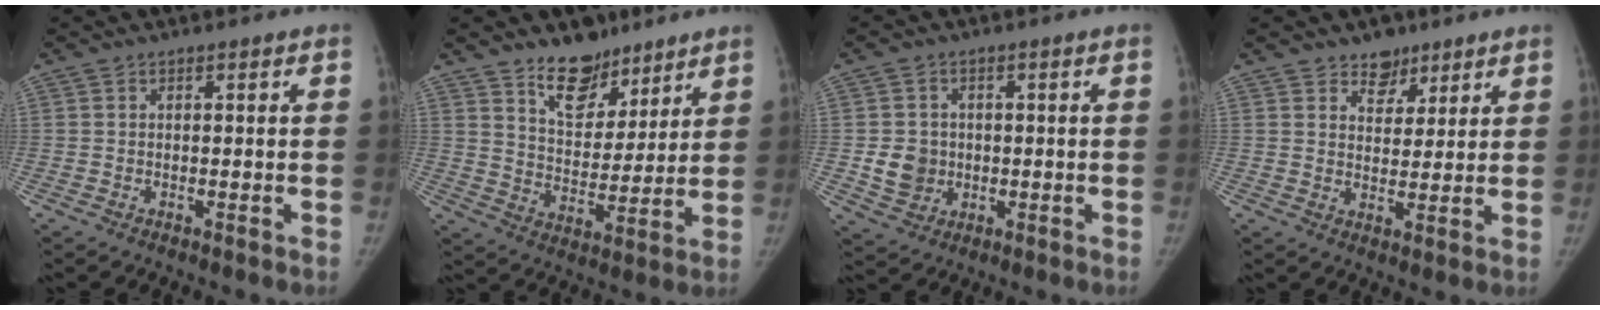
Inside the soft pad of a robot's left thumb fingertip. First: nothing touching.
{"total": 11.4, "force": [8.3, 6.4, 4.5], "torque": [-0.043, -0.059, 0.146]}
{"total": 6.0, "force": [-0.3, 5.4, 2.6], "torque": [-0.023, 0.003, 0.001]}
{"total": 5.4, "force": [3.7, 3.5, 1.5], "torque": [0.007, -0.023, 0.059]}